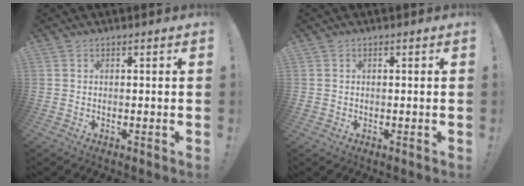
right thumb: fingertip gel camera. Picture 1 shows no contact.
{"total": 0.9, "force": [-0.4, 0.8, 0.3], "torque": [-0.012, 0.005, -0.005]}